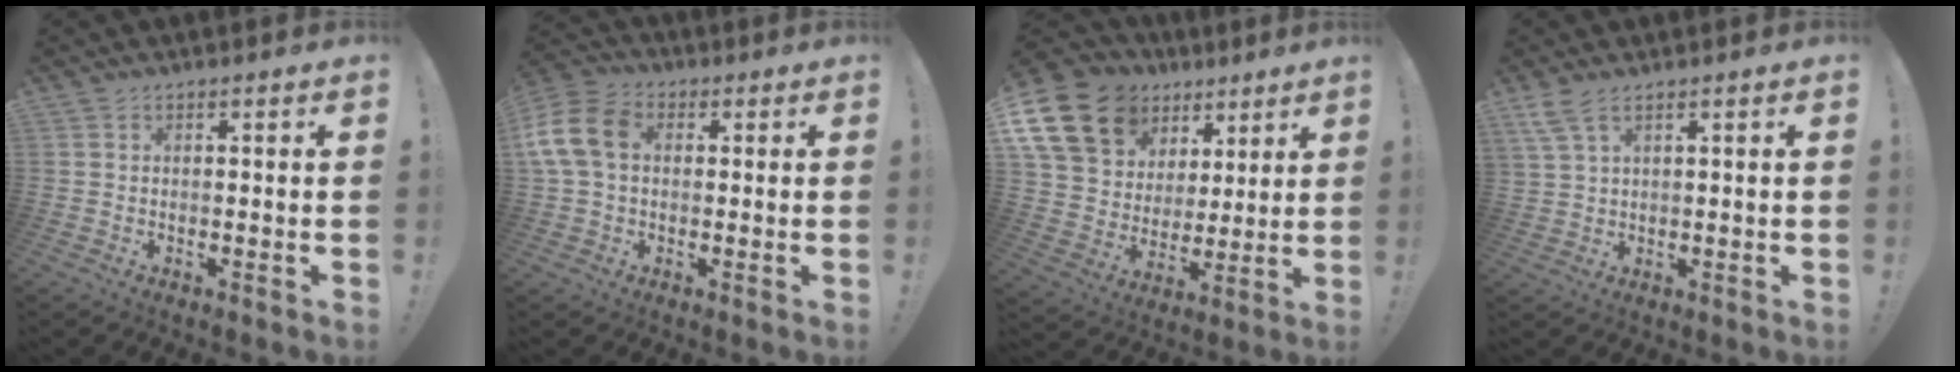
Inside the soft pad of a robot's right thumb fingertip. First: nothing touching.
{"total": 13.1, "force": [1.7, 9.3, 9.1], "torque": [-0.189, 0.013, 0.035]}
{"total": 19.4, "force": [10.0, 14.3, 8.6], "torque": [-0.147, -0.049, 0.213]}
{"total": 5.0, "force": [3.3, 1.1, 3.7], "torque": [-0.078, -0.008, 0.063]}